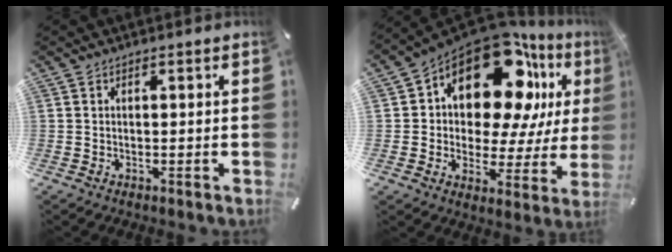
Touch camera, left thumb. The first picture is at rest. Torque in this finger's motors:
{"motor_torque": [2.50, 2.50, 2.01, -0.76, 0.18]}